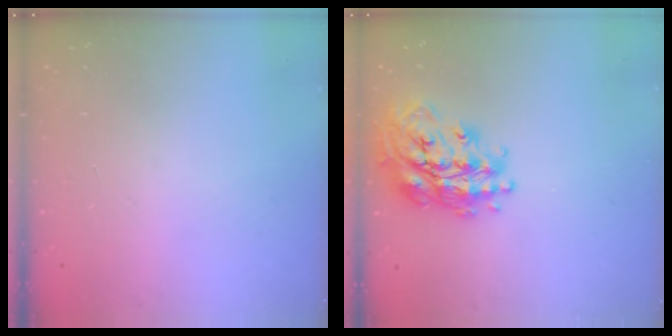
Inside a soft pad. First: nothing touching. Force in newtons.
{"total": 21.0, "press": 20.9, "slide": 1.5}